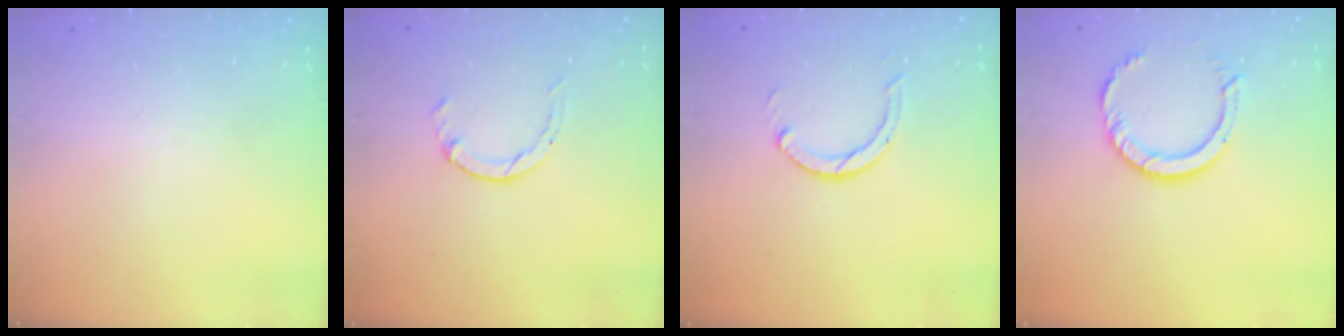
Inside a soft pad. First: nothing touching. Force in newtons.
{"total": 0.5, "press": 0.5, "slide": 0.1}
{"total": 3.0, "press": 3.0, "slide": 0.3}
{"total": 8.3, "press": 8.2, "slide": 0.6}